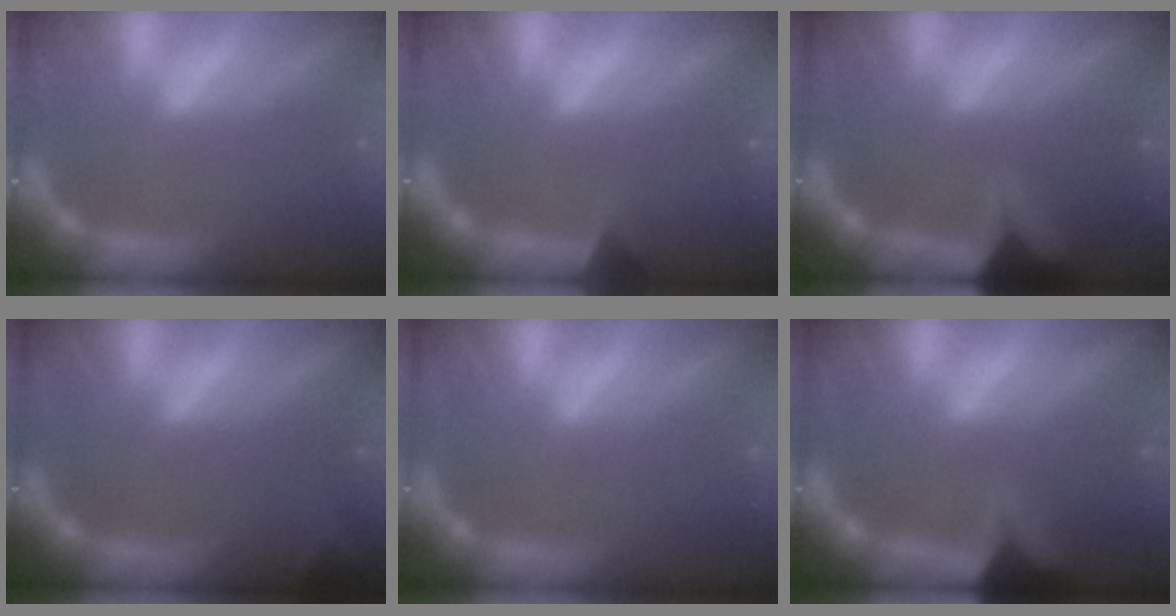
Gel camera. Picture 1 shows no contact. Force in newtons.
{"total": 1.4}
{"total": 6.5}
{"total": 1.9}
{"total": 0.0}
{"total": 5.4}